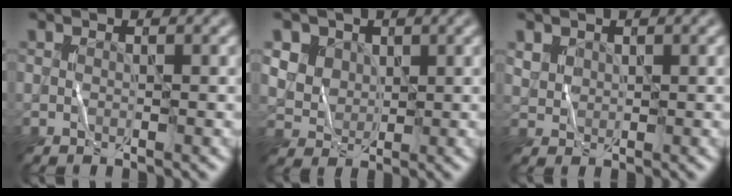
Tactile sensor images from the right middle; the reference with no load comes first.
{"total": 6.7, "force": [3.8, 5.0, 2.2], "torque": [-0.068, 0.014, 0.063]}
{"total": 1.2, "force": [0.8, 0.8, -0.2], "torque": [-0.005, 0.001, 0.019]}